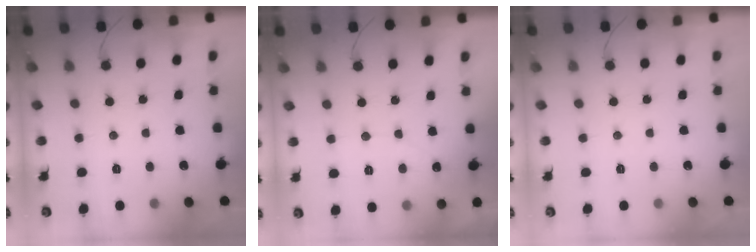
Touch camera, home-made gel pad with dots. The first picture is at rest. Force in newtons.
{"total": 3.0, "press": 3.0, "slide": 0.1}
{"total": 0.0}